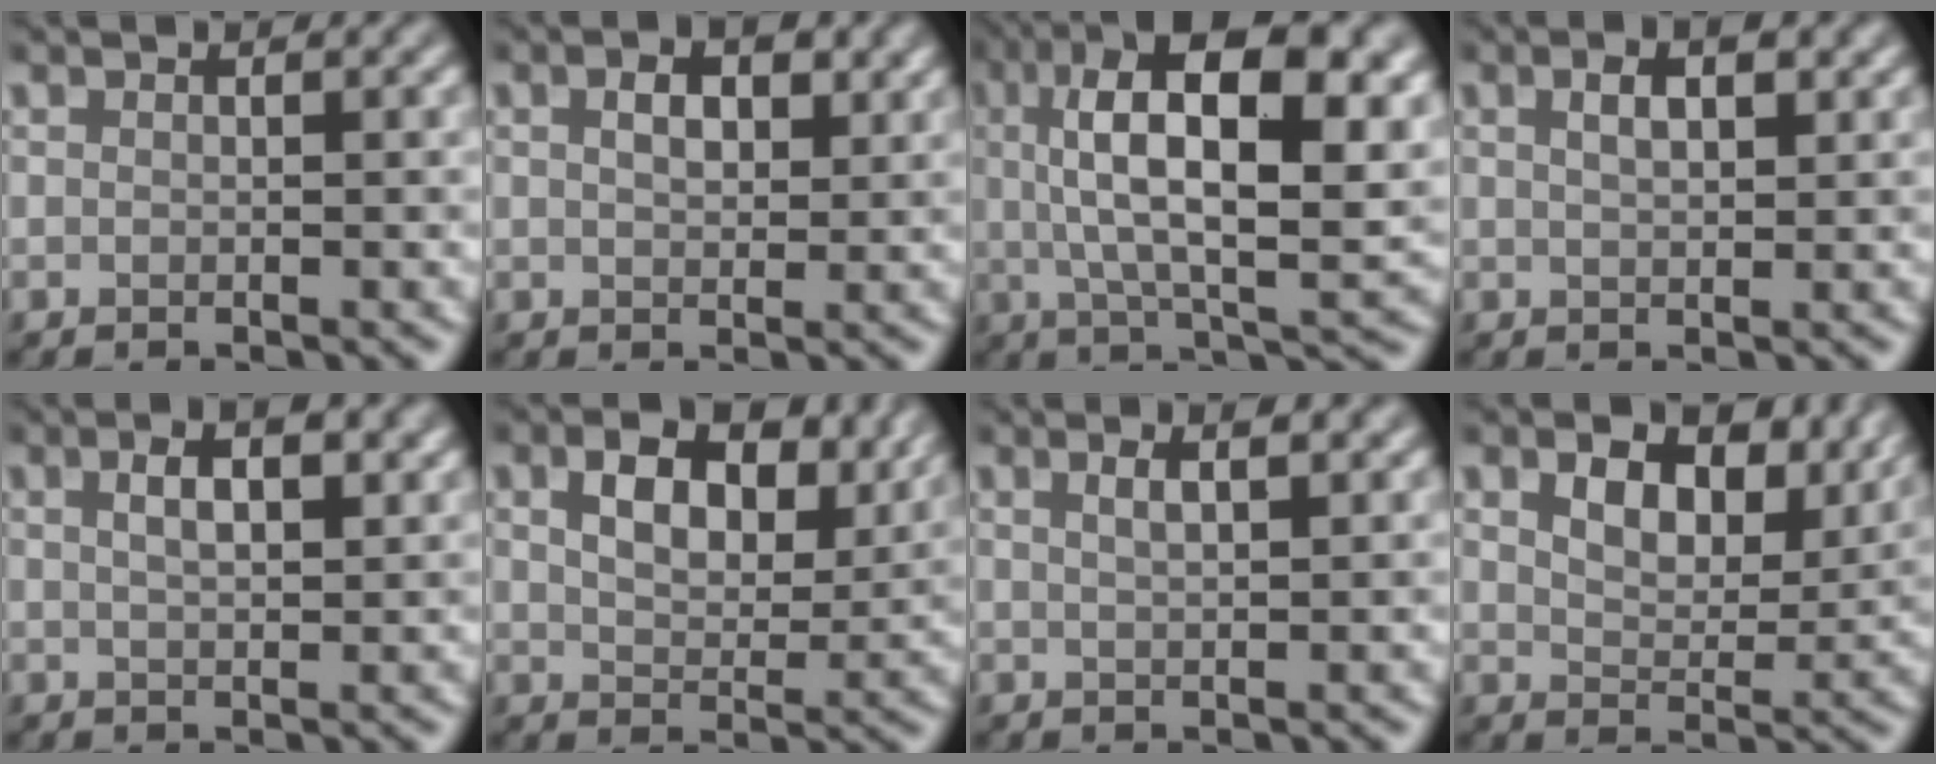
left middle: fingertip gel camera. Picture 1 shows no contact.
{"total": 2.7, "force": [1.0, 1.5, 1.9], "torque": [-0.034, 0.003, 0.018]}
{"total": 14.2, "force": [3.8, 5.2, 12.7], "torque": [-0.213, 0.009, 0.059]}
{"total": 2.6, "force": [1.2, 1.0, 2.0], "torque": [-0.029, 0.003, 0.021]}
{"total": 3.3, "force": [1.4, 1.2, 2.8], "torque": [-0.041, 0.007, 0.019]}
{"total": 6.7, "force": [3.1, 3.9, 4.6], "torque": [-0.082, -0.002, 0.047]}
{"total": 2.8, "force": [1.4, 1.0, 2.2], "torque": [-0.018, 0.007, 0.007]}
{"total": 6.3, "force": [3.5, 3.6, 3.9], "torque": [-0.069, -0.004, 0.050]}